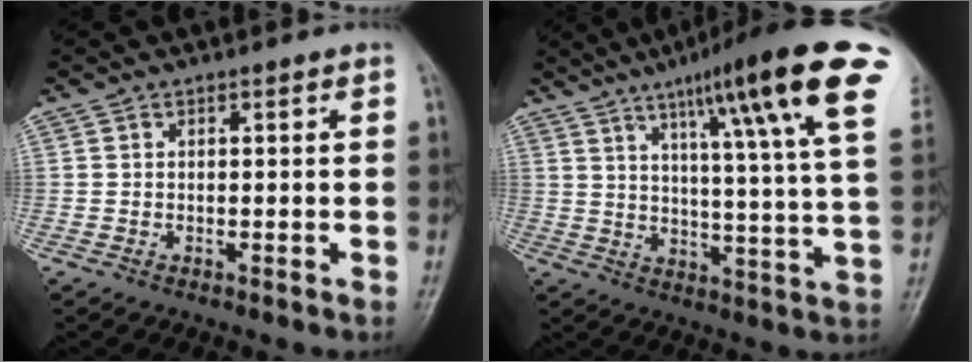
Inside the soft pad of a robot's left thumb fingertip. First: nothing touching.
{"total": 22.8, "force": [11.7, 2.3, 19.4], "torque": [-0.271, -0.028, 0.158]}